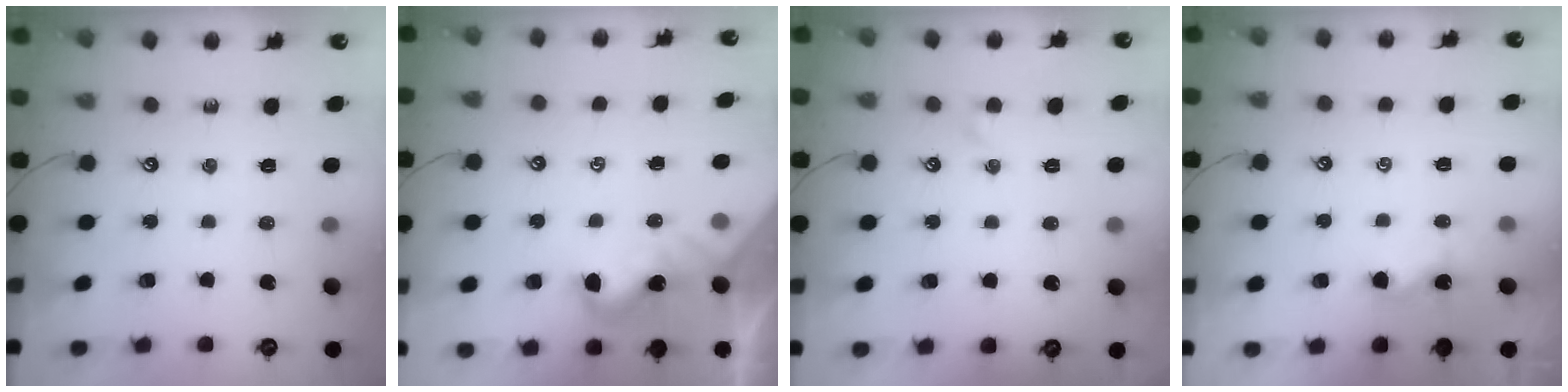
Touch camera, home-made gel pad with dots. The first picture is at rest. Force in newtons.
{"total": 2.0, "press": 2.0, "slide": 0.4}
{"total": 0.6, "press": 0.0, "slide": 0.6}
{"total": 1.6, "press": 1.5, "slide": 0.3}